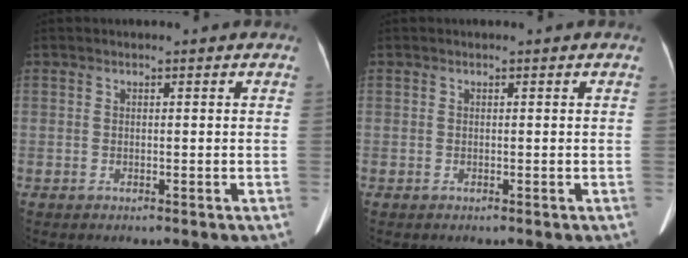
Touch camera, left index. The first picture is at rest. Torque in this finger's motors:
{"motor_torque": [0.00, 0.00, 0.00, 0.00]}